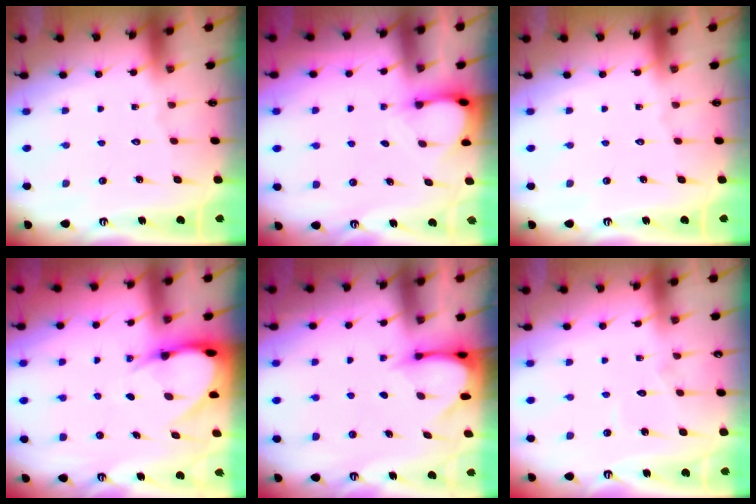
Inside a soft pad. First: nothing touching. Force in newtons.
{"total": 3.5, "press": 3.5, "slide": 0.2}
{"total": 0.0}
{"total": 6.0, "press": 6.0, "slide": 0.6}
{"total": 3.8, "press": 3.7, "slide": 0.2}
{"total": 4.0, "press": 3.9, "slide": 0.3}